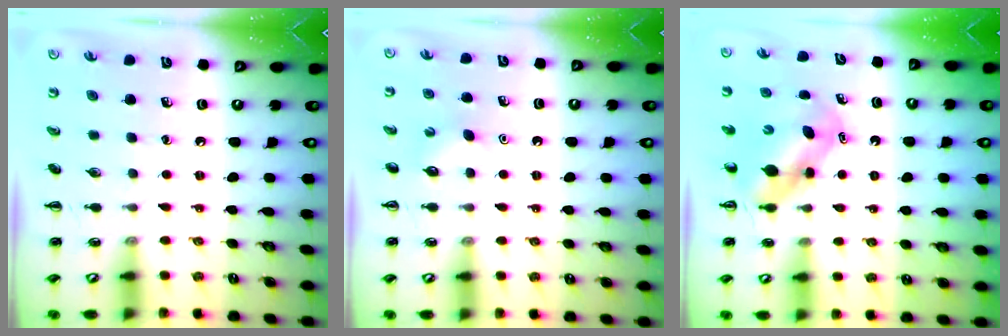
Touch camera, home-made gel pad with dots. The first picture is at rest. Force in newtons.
{"total": 2.8, "press": 2.7, "slide": 0.8}
{"total": 5.4, "press": 5.4, "slide": 0.5}